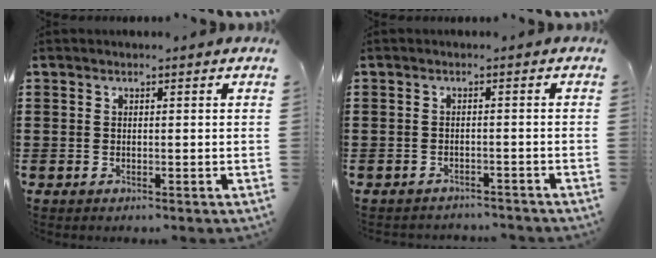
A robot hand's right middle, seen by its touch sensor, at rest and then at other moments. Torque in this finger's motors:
{"motor_torque": [0.39, -0.39, 0.02, 0.04]}